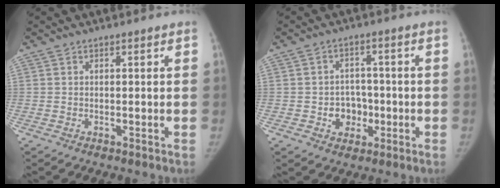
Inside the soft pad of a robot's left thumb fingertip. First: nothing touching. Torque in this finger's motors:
{"motor_torque": [-0.22, 0.33, 0.32, -0.11, 0.01]}